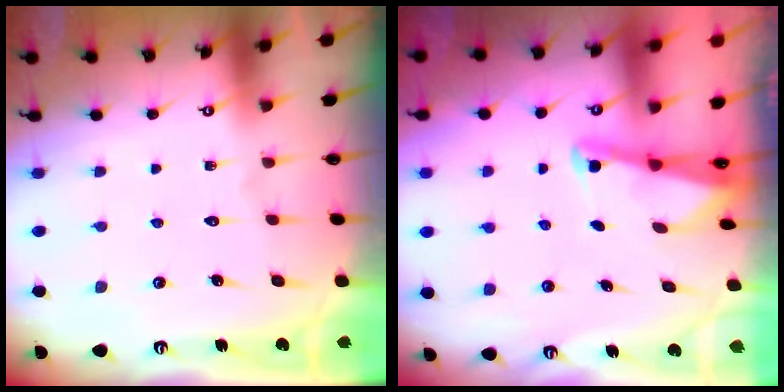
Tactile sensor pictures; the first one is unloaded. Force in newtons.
{"total": 2.2, "press": 2.2, "slide": 0.3}